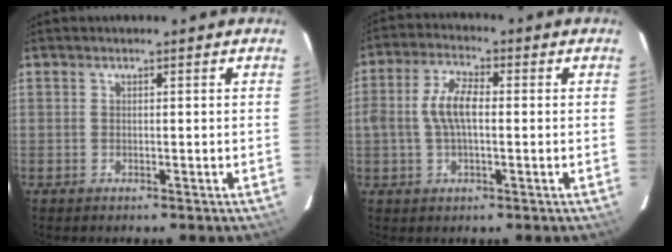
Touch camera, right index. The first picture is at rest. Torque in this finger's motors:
{"motor_torque": [0.27, 0.01, 0.32, 0.13]}